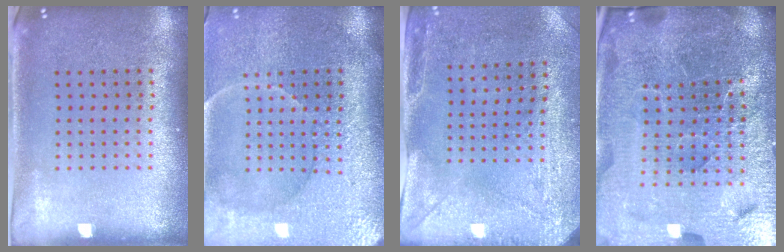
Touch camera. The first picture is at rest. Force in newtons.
{"total": 4.1, "press": 3.7, "slide": 1.7}
{"total": 3.0, "press": 2.4, "slide": 1.8}
{"total": 7.1, "press": 6.2, "slide": 3.5}